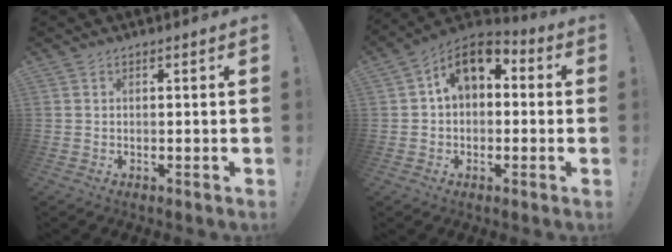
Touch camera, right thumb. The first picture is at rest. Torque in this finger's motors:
{"motor_torque": [0.26, 0.26, 0.05, 0.01, 0.05]}